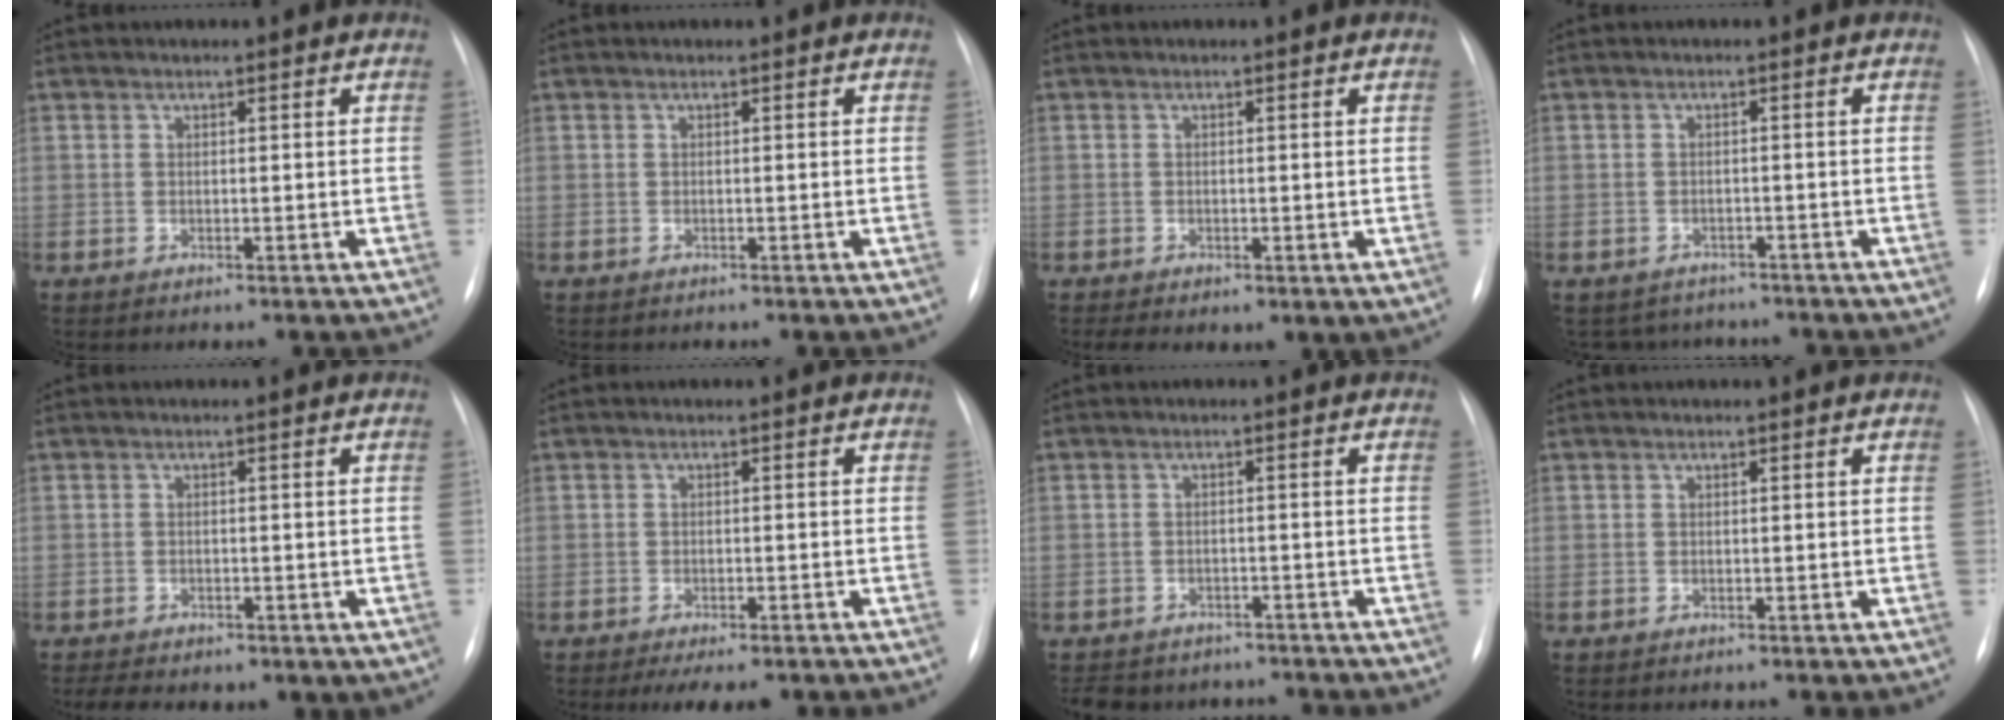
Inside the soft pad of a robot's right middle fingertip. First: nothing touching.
{"total": 0.0}
{"total": 3.8, "force": [-1.2, 2.1, 2.8], "torque": [-0.054, -0.004, -0.010]}
{"total": 5.2, "force": [-4.7, 2.2, -0.2], "torque": [0.003, 0.007, -0.058]}
{"total": 7.0, "force": [-4.3, 3.8, 4.0], "torque": [-0.075, 0.000, -0.048]}
{"total": 6.1, "force": [-4.7, 2.0, 3.4], "torque": [-0.039, -0.009, -0.062]}
{"total": 9.9, "force": [-8.6, 4.5, 2.1], "torque": [-0.044, 0.006, -0.104]}
{"total": 0.0}